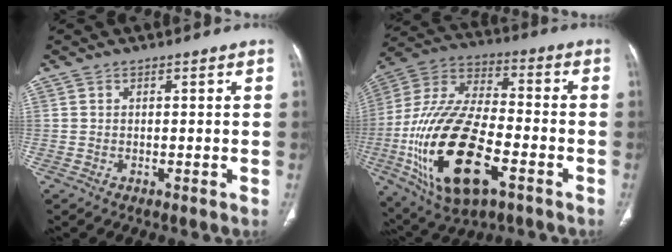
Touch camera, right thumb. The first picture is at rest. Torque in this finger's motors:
{"motor_torque": [1.14, 1.15, 2.51, -0.26, 0.89]}